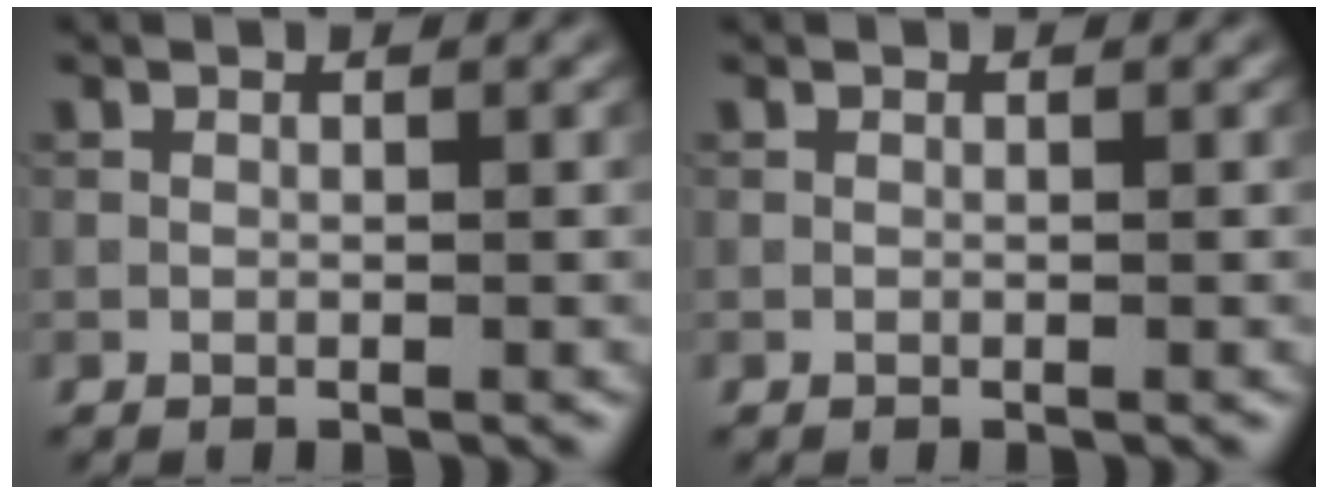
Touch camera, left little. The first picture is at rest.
{"total": 0.0}